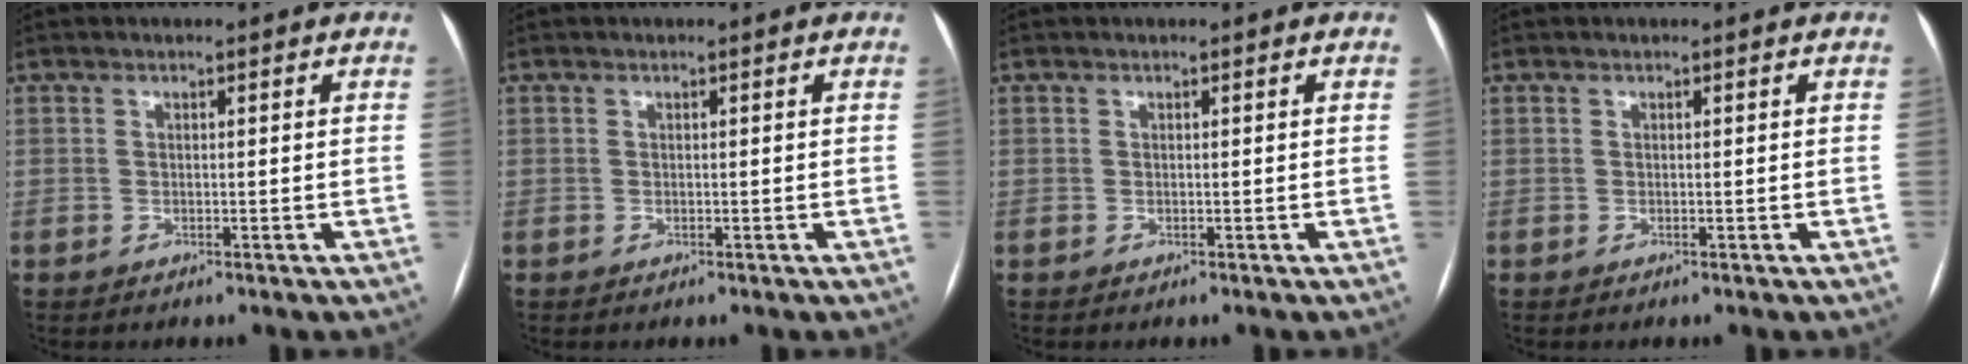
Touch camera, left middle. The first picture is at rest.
{"total": 0.0}
{"total": 0.0}
{"total": 0.0}